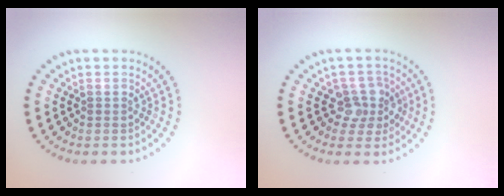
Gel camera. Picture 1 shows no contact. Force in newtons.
{"total": 2.9, "press": 2.6, "slide": 1.3}